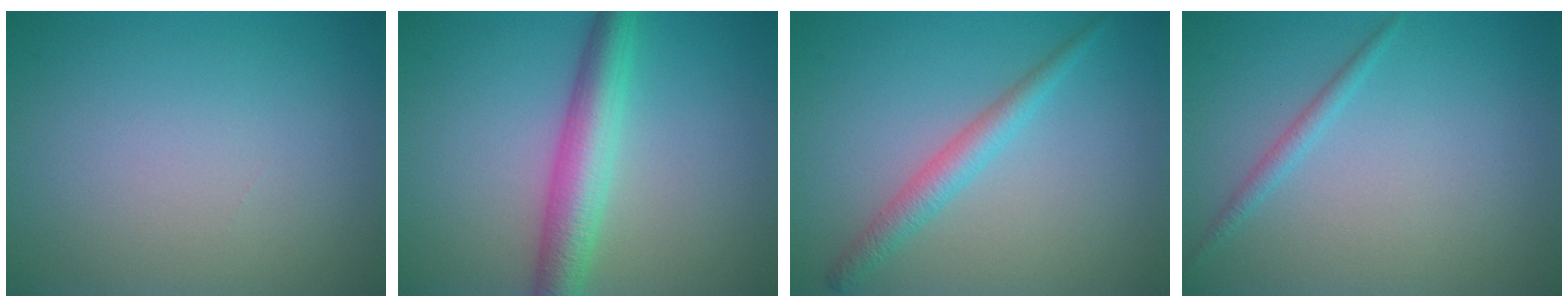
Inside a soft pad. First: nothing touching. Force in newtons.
{"total": 5.0, "press": 5.0, "slide": 0.0}
{"total": 2.4, "press": 2.4, "slide": 0.1}
{"total": 1.2, "press": 1.2, "slide": 0.0}